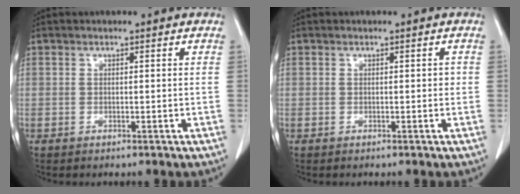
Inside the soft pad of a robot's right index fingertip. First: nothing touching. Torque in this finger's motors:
{"motor_torque": [0.15, -0.15, 0.10, 0.02]}